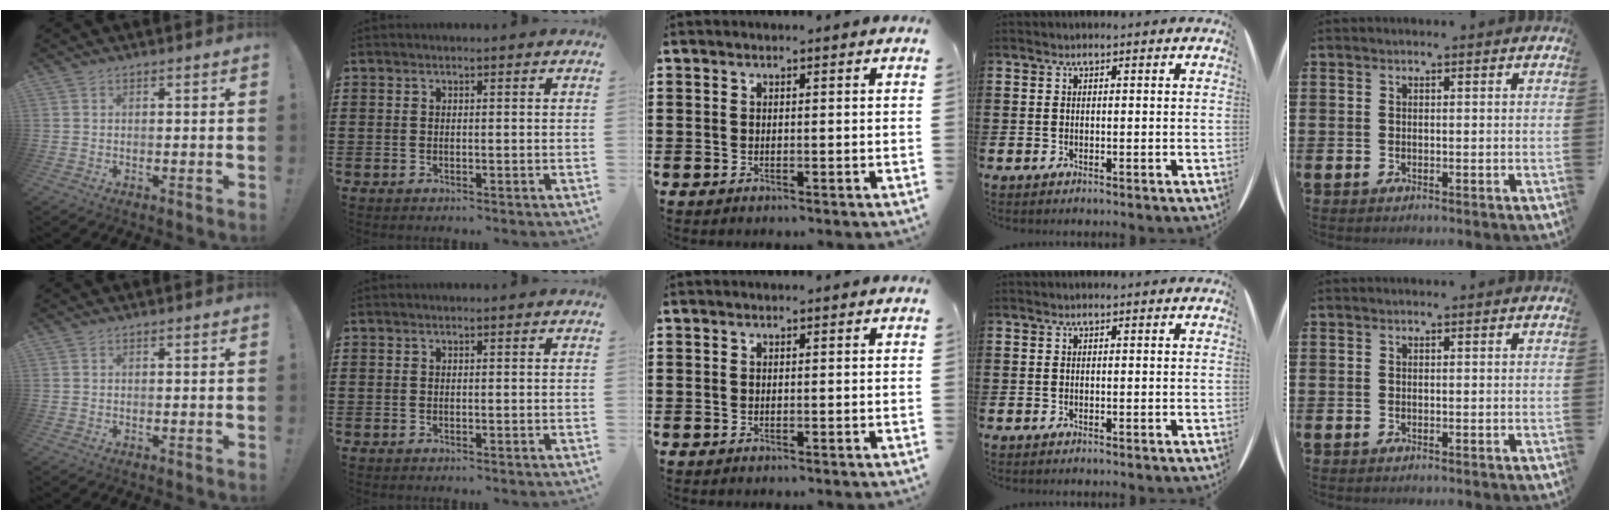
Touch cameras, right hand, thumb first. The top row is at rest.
{}